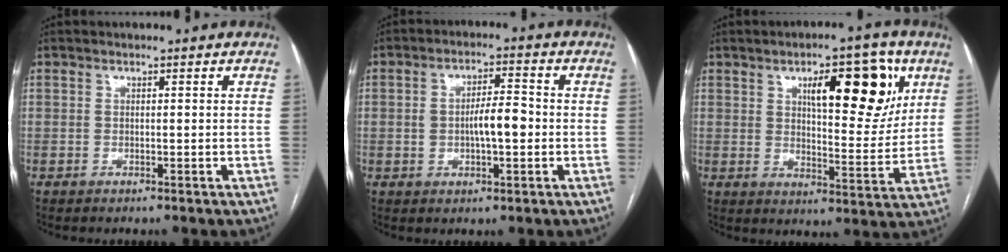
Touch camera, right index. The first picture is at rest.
{"total": 6.1, "force": [-0.5, 2.0, 5.7], "torque": [-0.100, 0.013, -0.007]}
{"total": 13.6, "force": [6.0, 4.2, 11.4], "torque": [-0.153, 0.011, 0.088]}